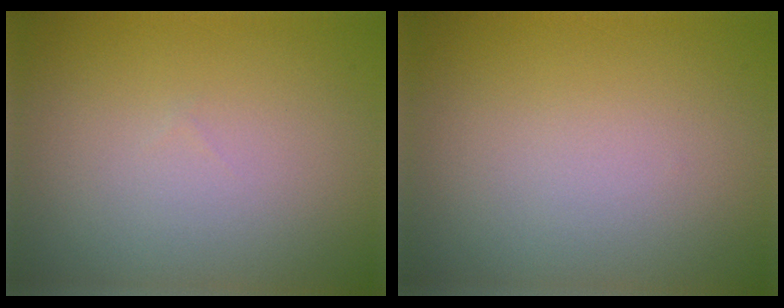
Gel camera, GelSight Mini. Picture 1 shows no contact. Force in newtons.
{"total": 0.0}